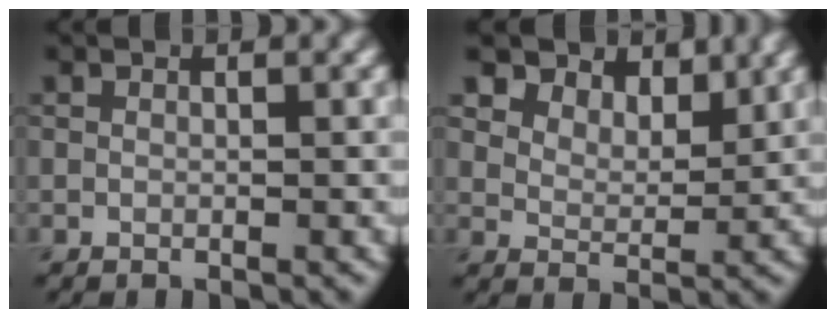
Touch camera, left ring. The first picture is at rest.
{"total": 8.6, "force": [6.6, 4.5, 3.2], "torque": [-0.084, -0.006, 0.128]}